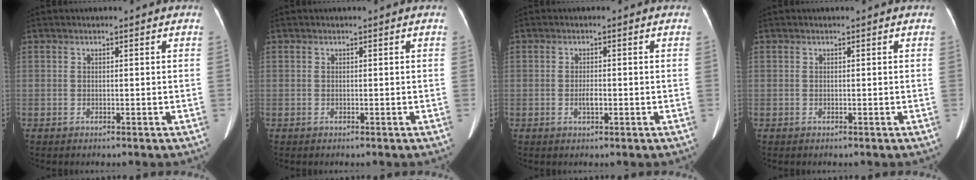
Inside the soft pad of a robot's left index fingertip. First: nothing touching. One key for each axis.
{"total": 0.0}
{"total": 1.8, "fx": -0.8, "fy": 0.6, "fz": 1.5, "tx": -0.028, "ty": -0.001, "tz": -0.012}
{"total": 0.0}